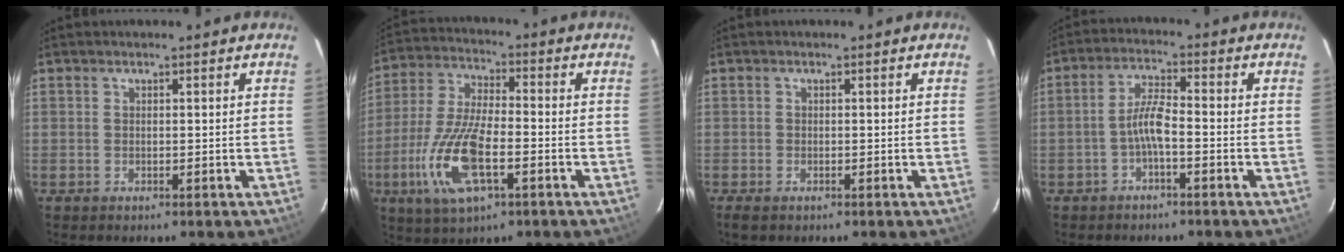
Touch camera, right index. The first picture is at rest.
{"total": 14.7, "force": [-5.3, 5.3, 12.7], "torque": [-0.276, -0.012, -0.102]}
{"total": 1.7, "force": [-1.1, 0.8, 0.9], "torque": [-0.017, -0.005, -0.021]}
{"total": 4.4, "force": [-1.9, 0.7, 3.9], "torque": [-0.083, 0.012, -0.037]}